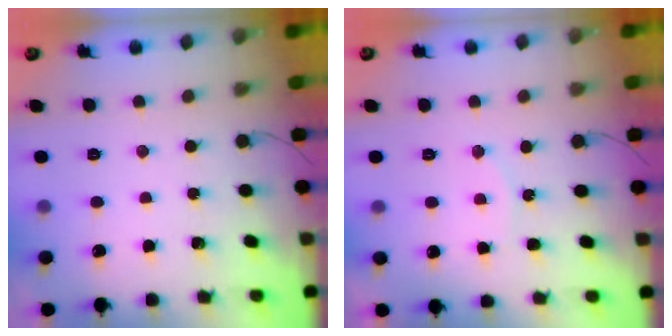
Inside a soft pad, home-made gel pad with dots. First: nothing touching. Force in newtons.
{"total": 6.7, "press": 6.7, "slide": 0.7}